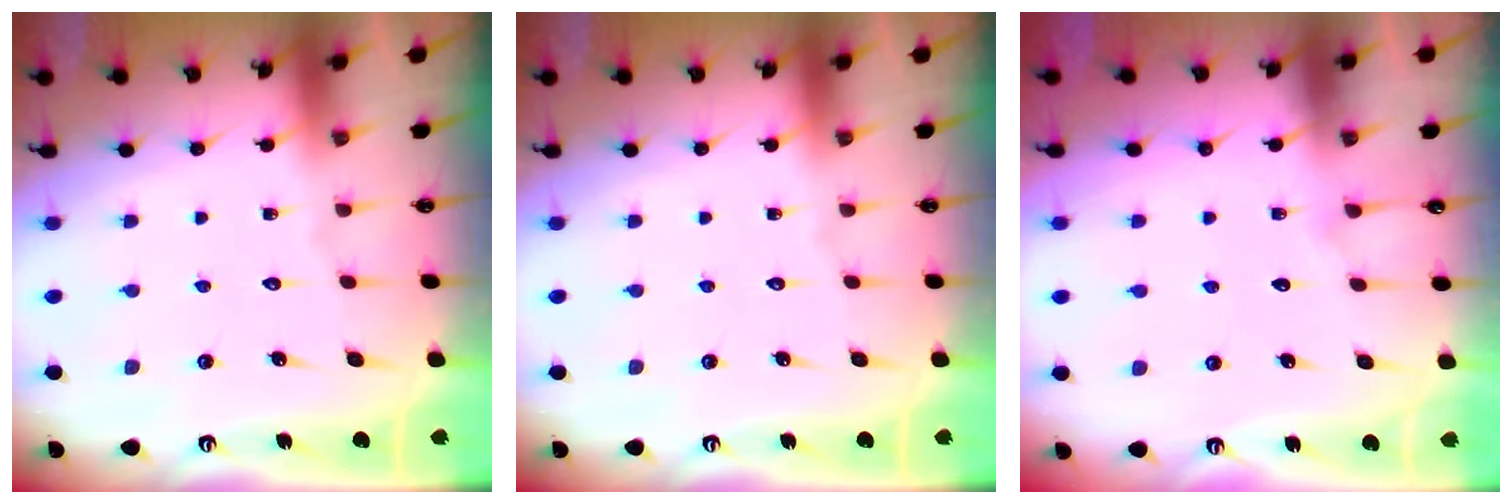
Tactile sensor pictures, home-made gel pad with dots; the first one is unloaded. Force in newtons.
{"total": 0.0}
{"total": 4.7, "press": 4.7, "slide": 0.5}